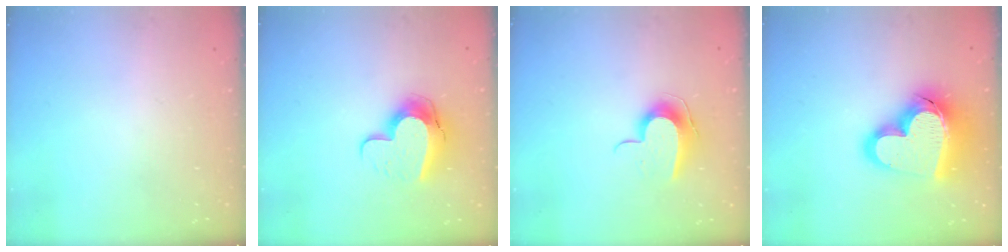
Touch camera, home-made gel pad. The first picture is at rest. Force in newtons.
{"total": 12.6, "press": 12.5, "slide": 1.1}
{"total": 10.7, "press": 10.6, "slide": 0.8}
{"total": 23.0, "press": 22.9, "slide": 2.3}